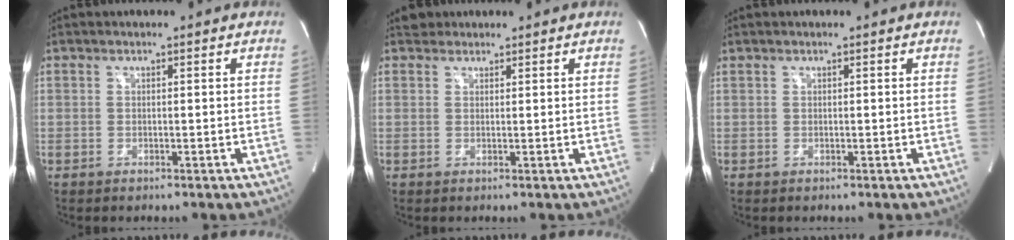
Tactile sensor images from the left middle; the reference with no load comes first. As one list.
[{"total": 1.6, "force": [1.4, 0.8, -0.2], "torque": [0.002, 0.012, 0.019]}, {"total": 0.0}]